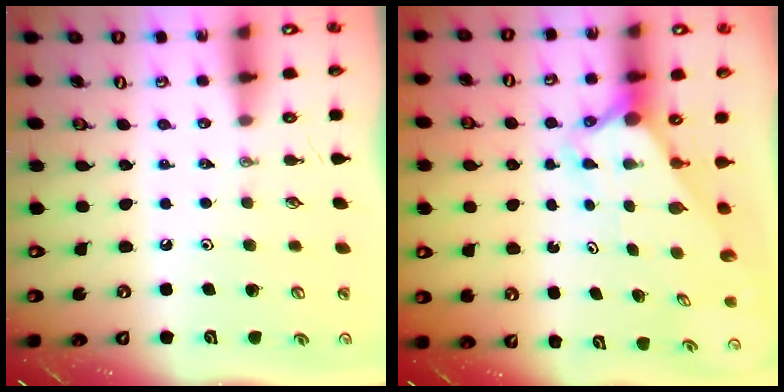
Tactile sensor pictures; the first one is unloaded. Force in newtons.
{"total": 3.3, "press": 3.3, "slide": 0.1}